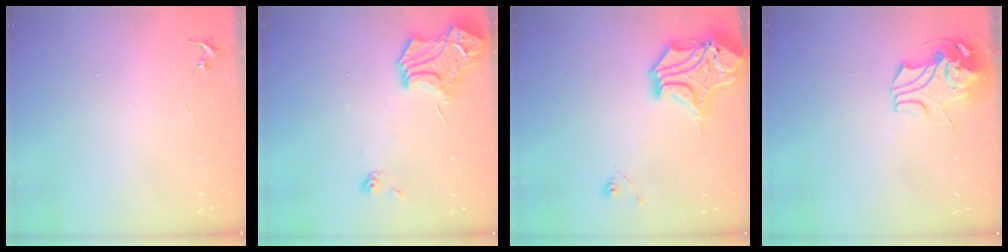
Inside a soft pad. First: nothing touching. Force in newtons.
{"total": 15.5, "press": 15.4, "slide": 1.4}
{"total": 16.5, "press": 16.3, "slide": 2.5}
{"total": 9.6, "press": 9.5, "slide": 1.4}